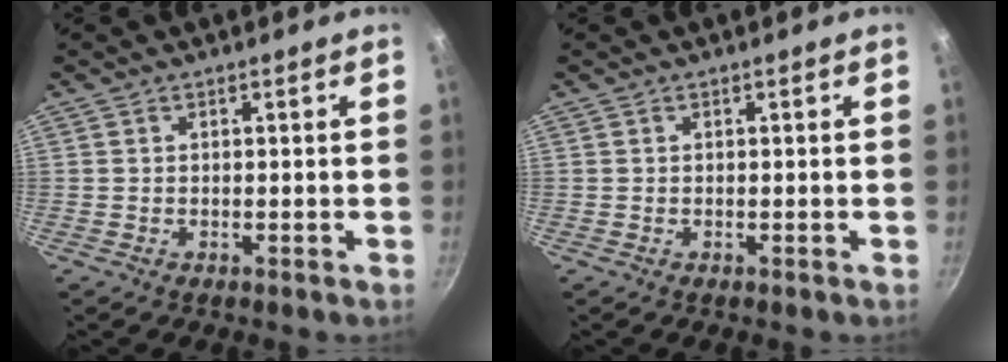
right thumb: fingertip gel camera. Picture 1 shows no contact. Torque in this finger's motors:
{"motor_torque": [0.00, 0.00, 0.01, -0.01, 0.00]}